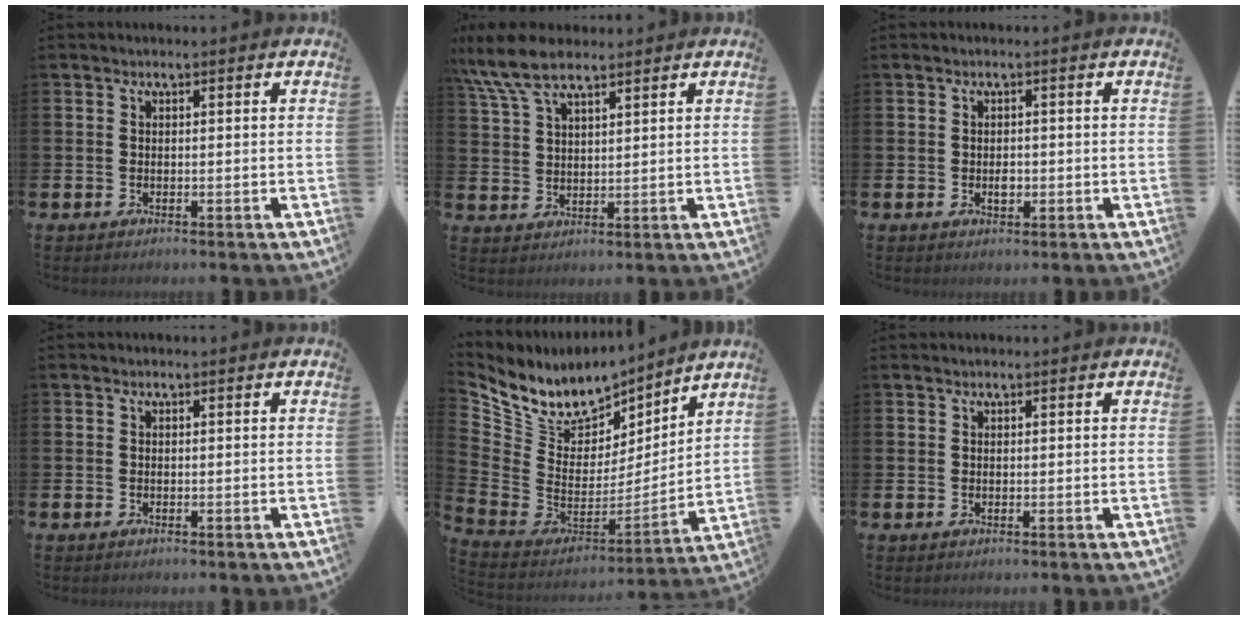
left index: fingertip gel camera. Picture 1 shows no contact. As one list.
[{"total": 8.2, "force": [6.6, 2.5, 4.1], "torque": [-0.096, -0.015, 0.123]}, {"total": 1.4, "force": [-0.2, 1.0, 1.1], "torque": [-0.010, 0.001, -0.006]}, {"total": 0.0}, {"total": 8.9, "force": [7.8, 4.2, 1.0], "torque": [-0.081, -0.060, 0.144]}, {"total": 0.6, "force": [0.6, 0.1, 0.0], "torque": [0.013, -0.003, 0.008]}]